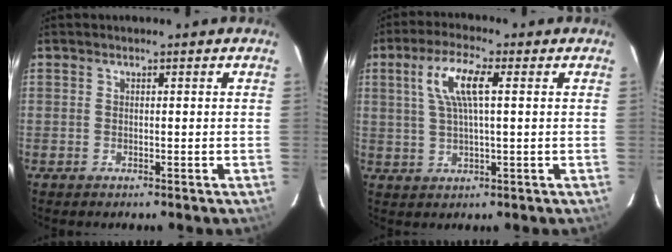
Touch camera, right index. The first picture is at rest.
{"total": 7.9, "force": [2.2, 1.8, 7.4], "torque": [-0.143, 0.011, 0.044]}